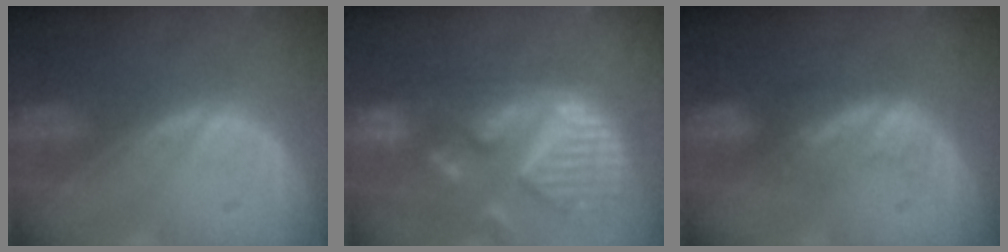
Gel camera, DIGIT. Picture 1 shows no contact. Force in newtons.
{"total": 13.7, "press": 11.6, "slide": 7.3}
{"total": 3.7, "press": 3.7, "slide": 0.5}